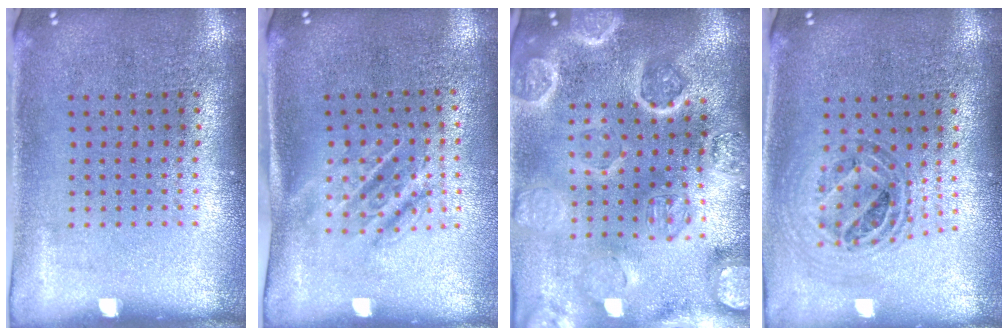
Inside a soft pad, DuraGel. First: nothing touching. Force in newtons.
{"total": 1.6, "press": 1.2, "slide": 1.0}
{"total": 4.7, "press": 4.2, "slide": 2.1}
{"total": 0.9, "press": 0.9, "slide": 0.0}